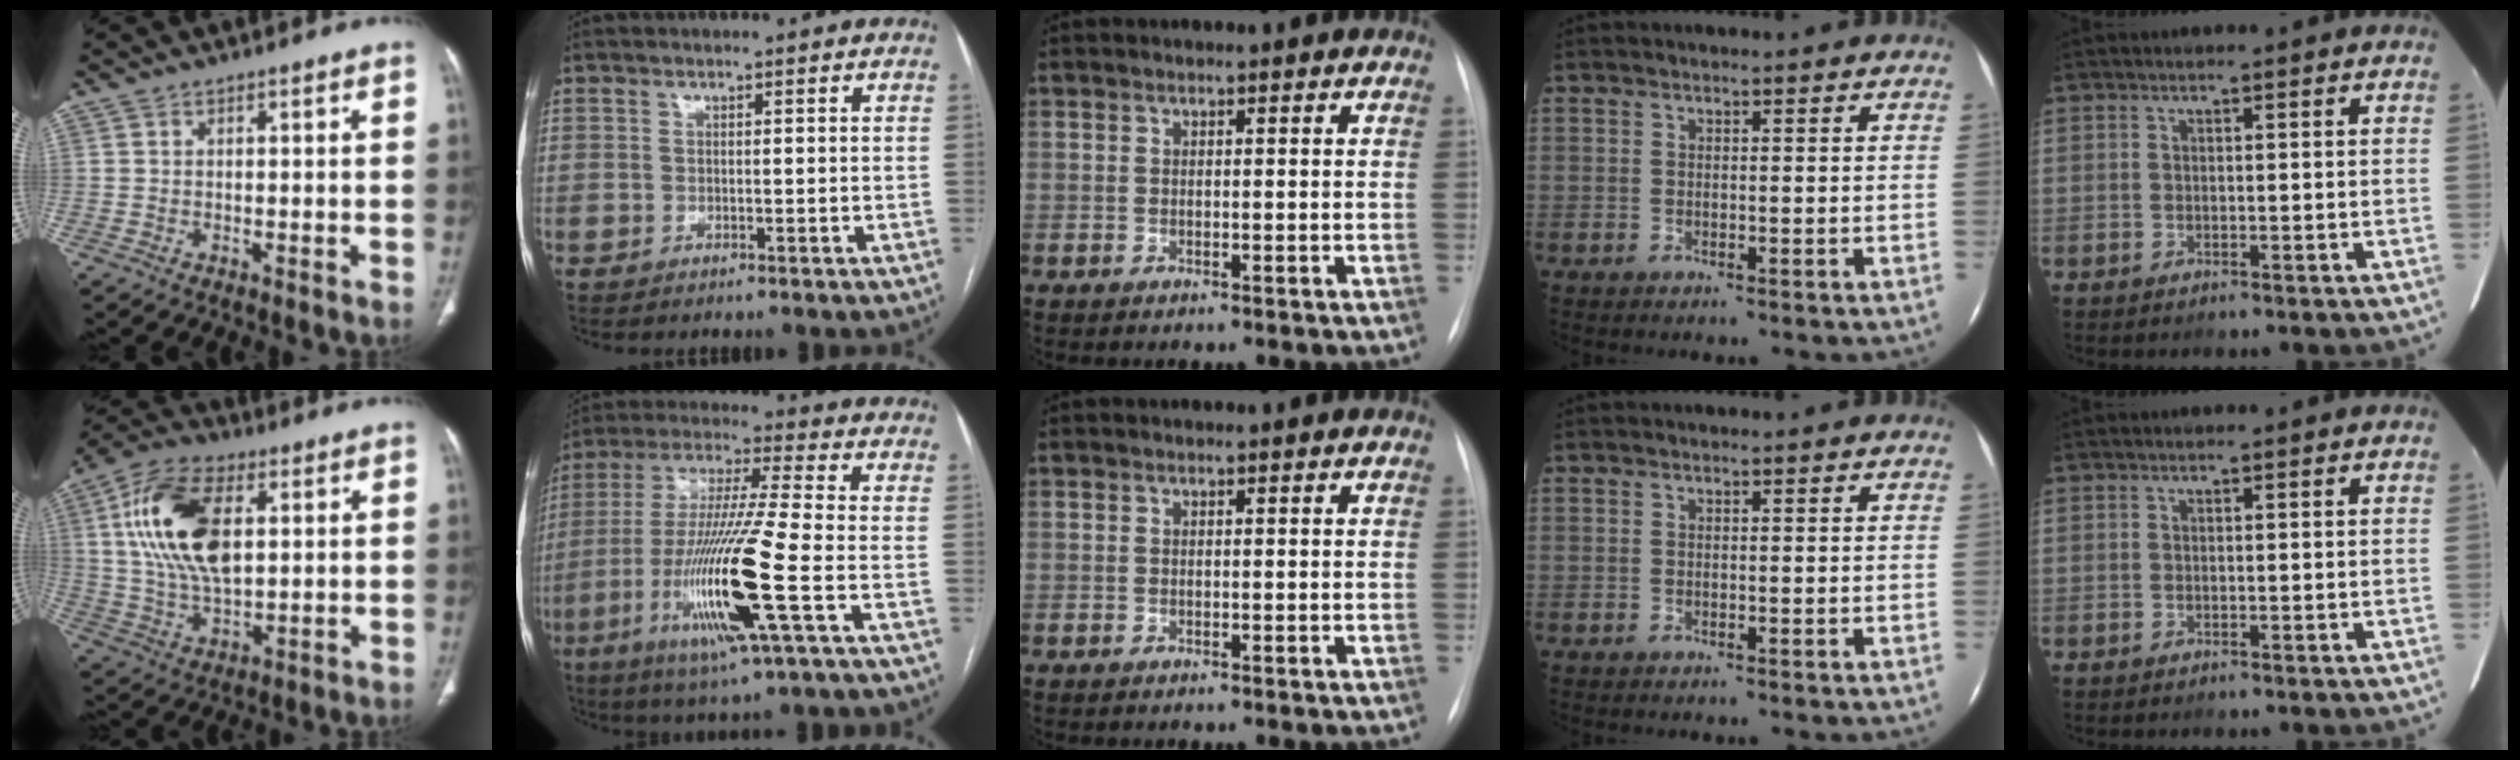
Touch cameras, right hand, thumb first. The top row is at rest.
{"thumb": {"total": 17.8, "force": [4.1, 9.4, 14.5], "torque": [-0.274, 0.001, 0.077]}, "index": {"total": 17.9, "force": [-5.7, -0.3, 16.9], "torque": [-0.350, -0.023, -0.111]}}